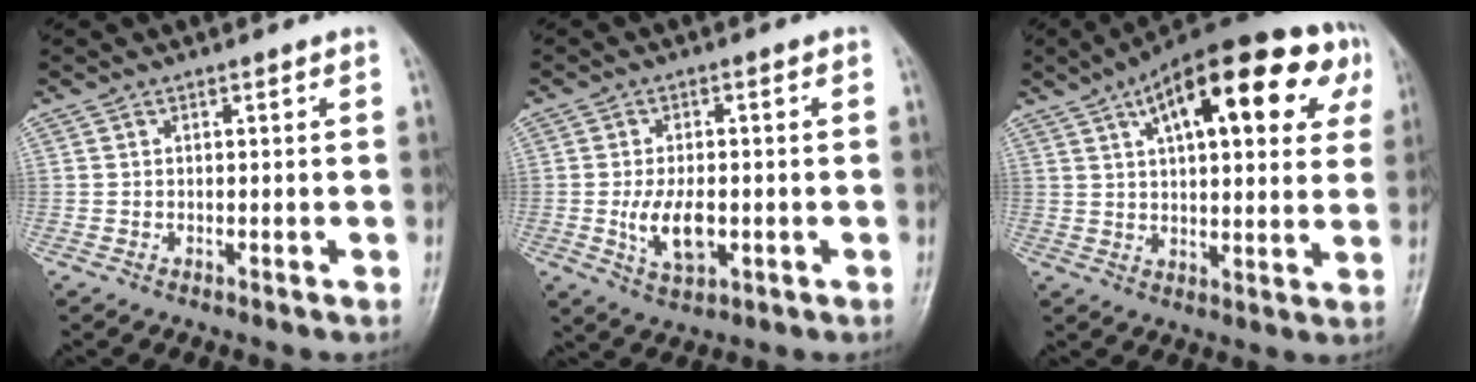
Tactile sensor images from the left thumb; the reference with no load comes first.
{"total": 7.2, "force": [-1.3, 3.8, 6.0], "torque": [-0.109, -0.003, -0.017]}
{"total": 24.5, "force": [10.2, 9.9, 19.9], "torque": [-0.261, 0.022, 0.141]}